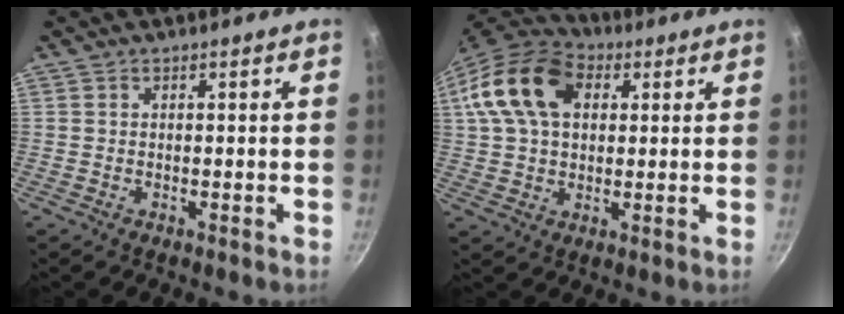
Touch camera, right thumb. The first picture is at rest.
{"total": 16.1, "force": [4.5, 10.8, 11.0], "torque": [-0.189, 0.017, 0.066]}